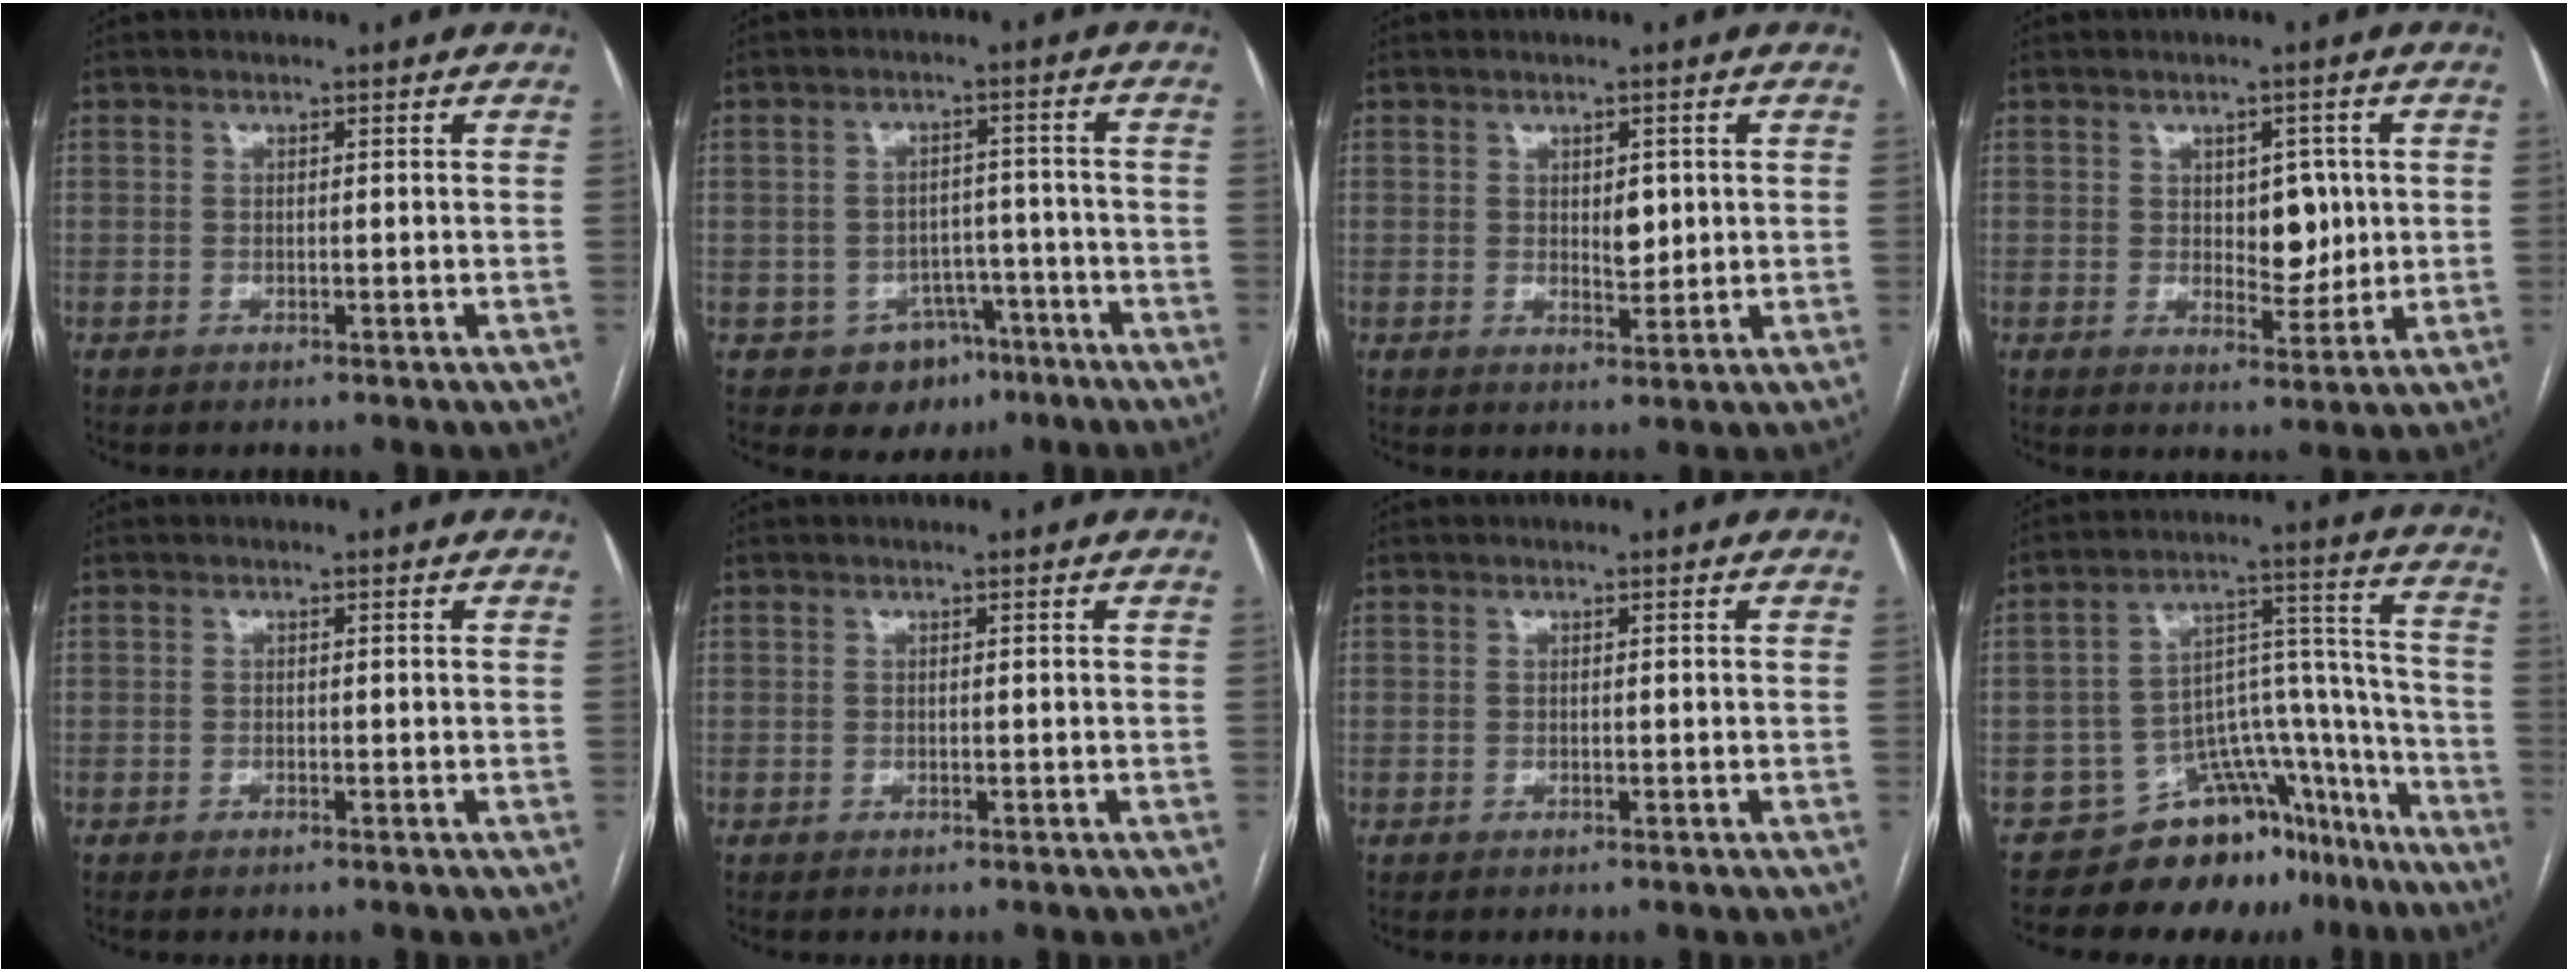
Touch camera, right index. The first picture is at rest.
{"total": 6.9, "force": [-3.5, 5.7, 1.5], "torque": [-0.006, 0.021, -0.039]}
{"total": 2.9, "force": [0.6, 1.6, 2.4], "torque": [-0.032, -0.004, 0.012]}
{"total": 5.3, "force": [0.8, 3.1, 4.3], "torque": [-0.051, 0.002, 0.019]}
{"total": 0.0}
{"total": 0.0}
{"total": 0.0}
{"total": 15.4, "force": [-12.6, 7.7, 4.4], "torque": [-0.020, 0.088, -0.182]}